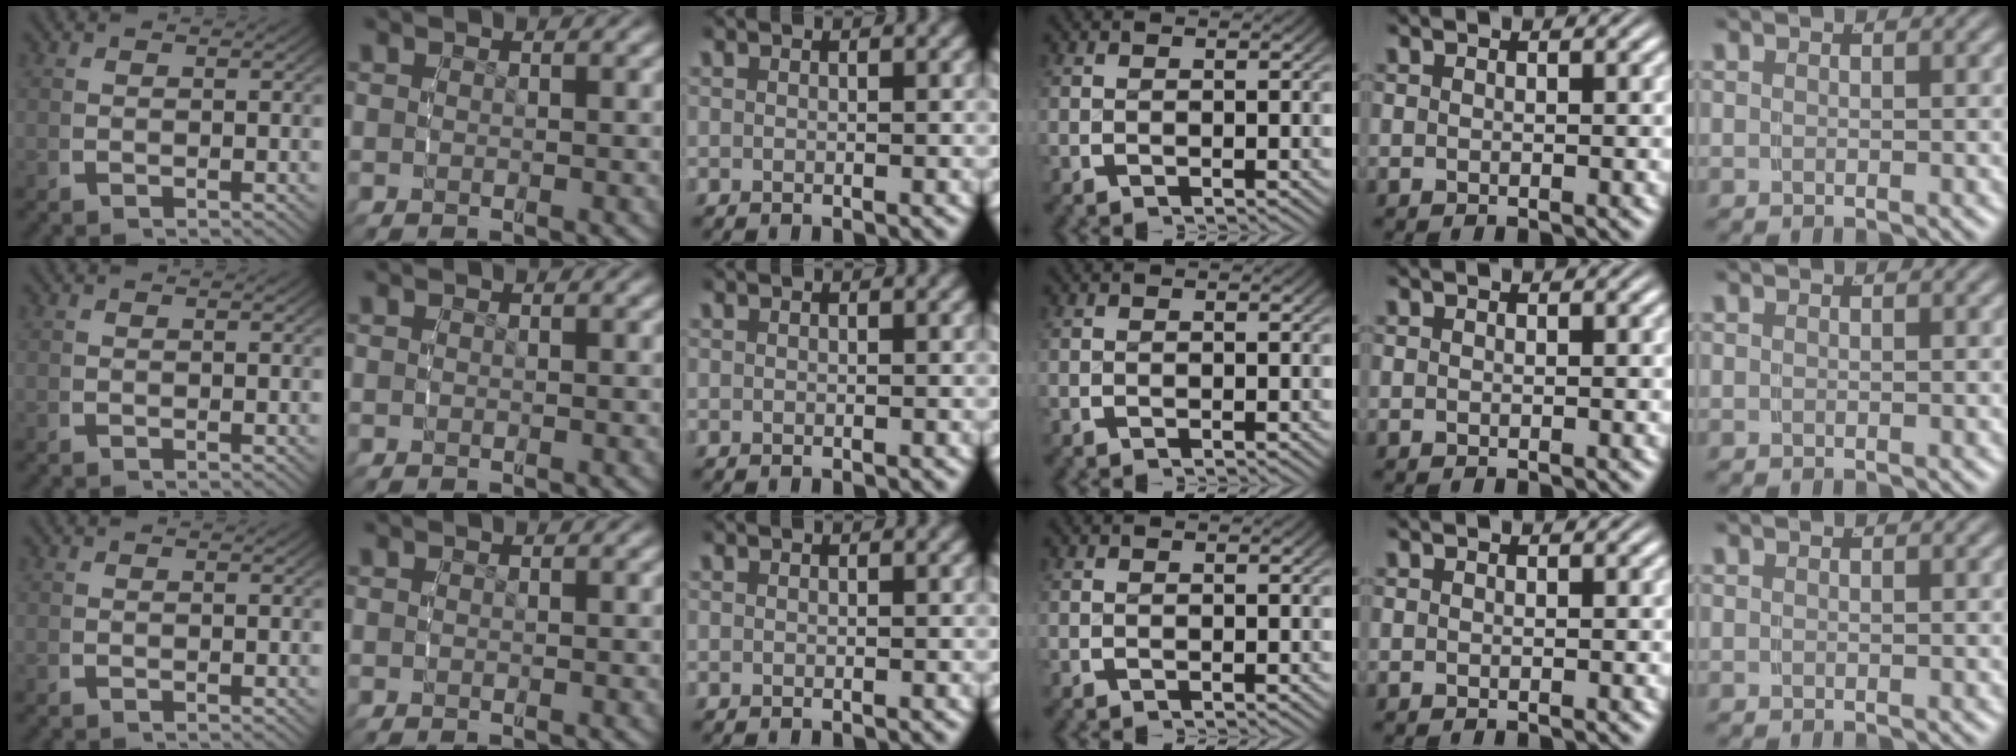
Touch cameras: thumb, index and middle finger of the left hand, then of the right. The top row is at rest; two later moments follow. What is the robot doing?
{"motion": "reach", "object": "coat"}